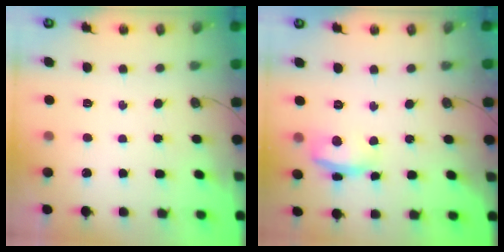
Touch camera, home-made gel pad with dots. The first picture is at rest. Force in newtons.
{"total": 7.9, "press": 7.8, "slide": 1.3}